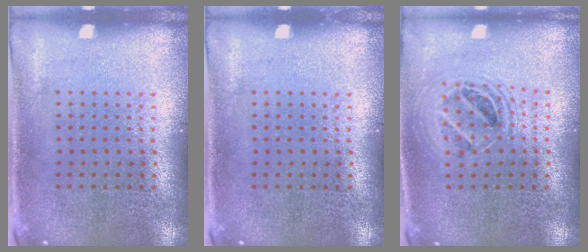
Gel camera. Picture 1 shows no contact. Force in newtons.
{"total": 0.0}
{"total": 1.5, "press": 1.3, "slide": 0.7}